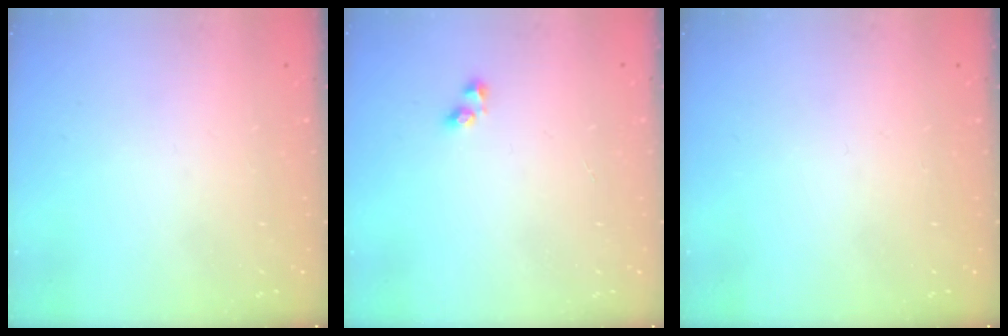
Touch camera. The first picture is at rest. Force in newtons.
{"total": 2.2, "press": 1.9, "slide": 1.1}
{"total": 0.0}